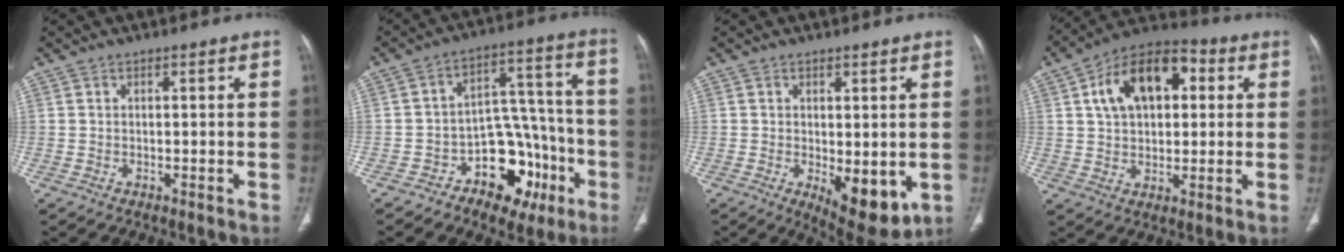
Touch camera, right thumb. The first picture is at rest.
{"total": 15.7, "force": [-7.2, 9.9, 9.9], "torque": [-0.073, 0.074, -0.102]}
{"total": 9.3, "force": [-1.7, 4.1, 8.2], "torque": [-0.096, -0.022, -0.012]}
{"total": 15.6, "force": [4.2, 9.5, 11.6], "torque": [-0.165, 0.020, 0.063]}